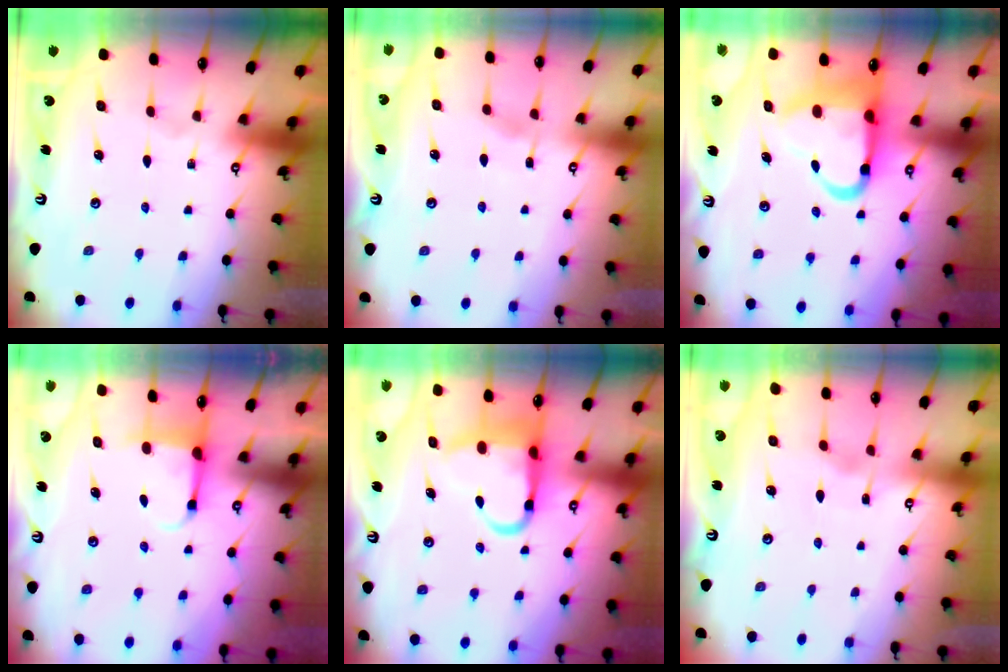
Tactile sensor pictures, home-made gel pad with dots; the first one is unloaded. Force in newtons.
{"total": 2.6, "press": 2.5, "slide": 0.4}
{"total": 12.0, "press": 11.8, "slide": 2.2}
{"total": 3.8, "press": 3.7, "slide": 1.0}
{"total": 9.6, "press": 9.3, "slide": 2.3}
{"total": 2.8, "press": 2.8, "slide": 0.4}